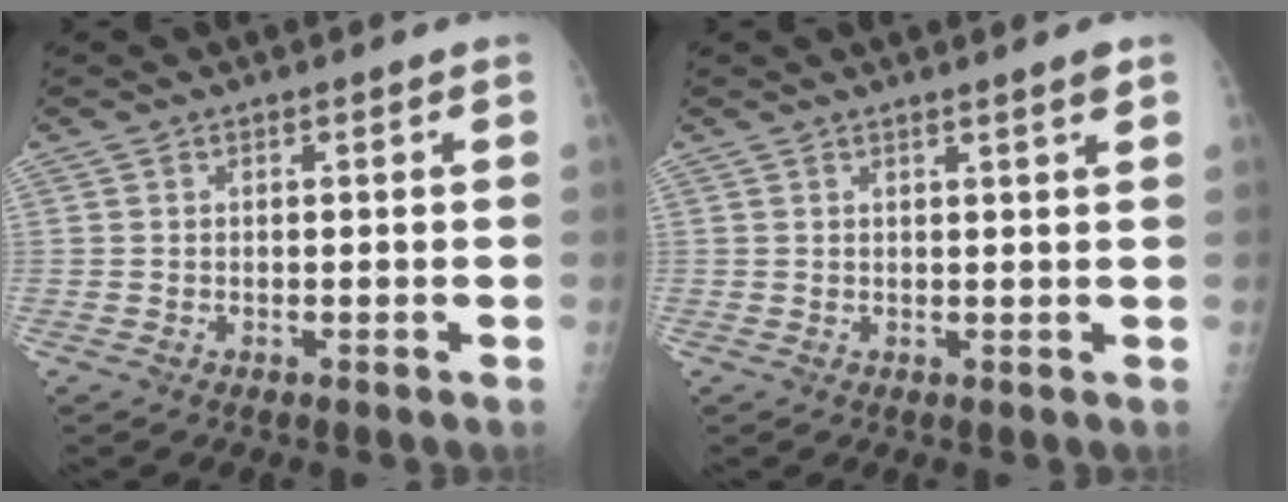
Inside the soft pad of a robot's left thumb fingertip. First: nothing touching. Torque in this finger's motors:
{"motor_torque": [-0.09, 0.04, -0.12, -0.12, 0.03]}